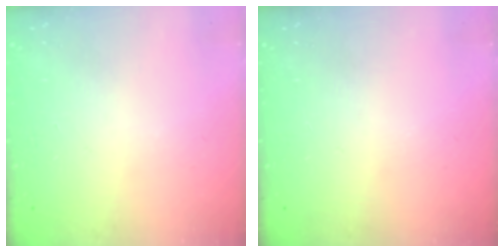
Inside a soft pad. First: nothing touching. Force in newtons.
{"total": 0.0}